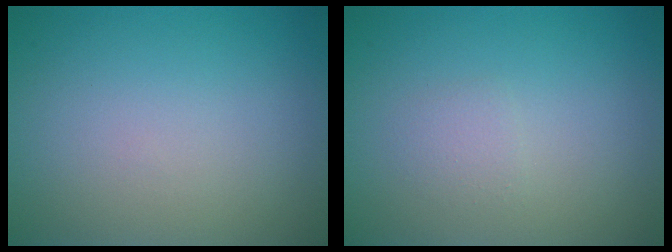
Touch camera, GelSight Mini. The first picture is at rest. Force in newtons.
{"total": 1.1, "press": 1.0, "slide": 0.1}